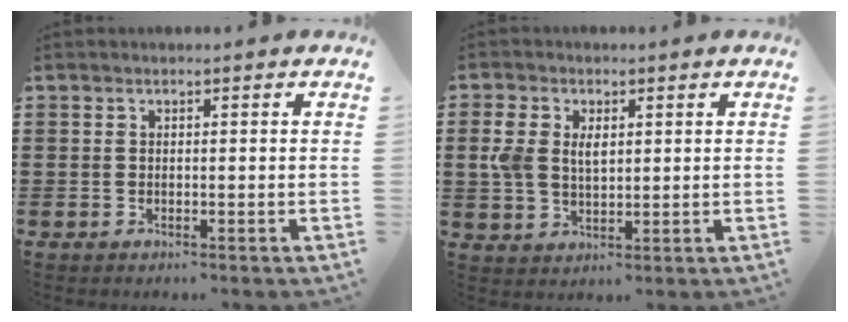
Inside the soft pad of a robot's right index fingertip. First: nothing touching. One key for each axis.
{"total": 4.5, "fx": 1.1, "fy": 2.9, "fz": 3.3, "tx": -0.080, "ty": 0.007, "tz": 0.016}